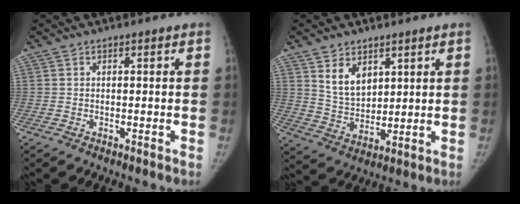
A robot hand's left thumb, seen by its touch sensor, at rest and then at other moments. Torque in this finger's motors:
{"motor_torque": [-0.10, 0.34, 0.29, 0.09, 0.20]}